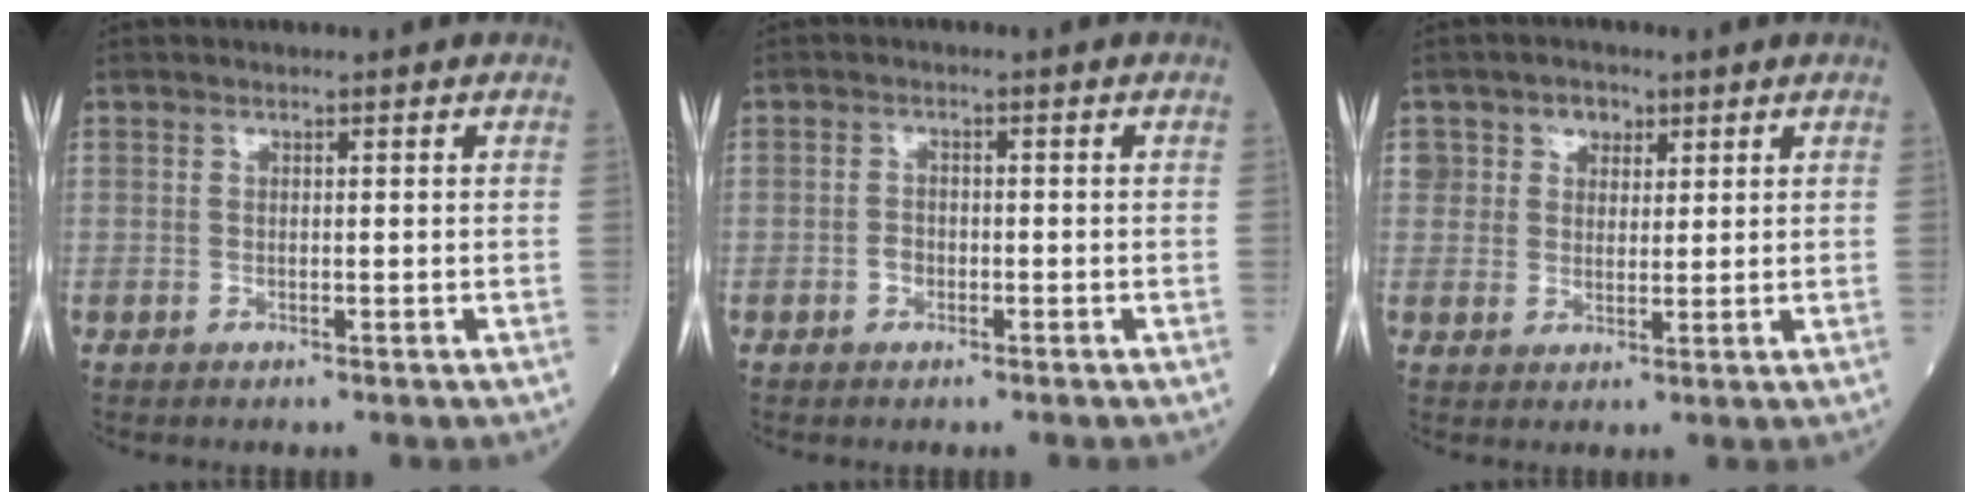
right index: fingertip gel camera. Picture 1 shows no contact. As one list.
[{"total": 1.5, "force": [-0.7, 1.1, 0.7], "torque": [-0.010, 0.006, -0.012]}, {"total": 4.4, "force": [2.1, 3.6, 1.3], "torque": [-0.014, 0.004, 0.036]}]